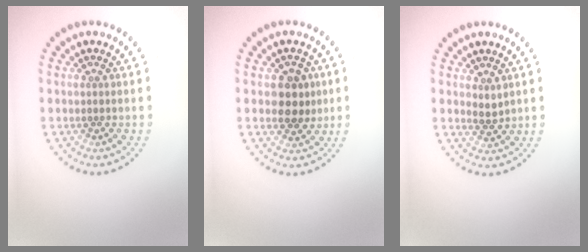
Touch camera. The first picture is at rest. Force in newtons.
{"total": 2.8, "press": 2.8, "slide": 0.7}
{"total": 1.0, "press": 0.9, "slide": 0.5}